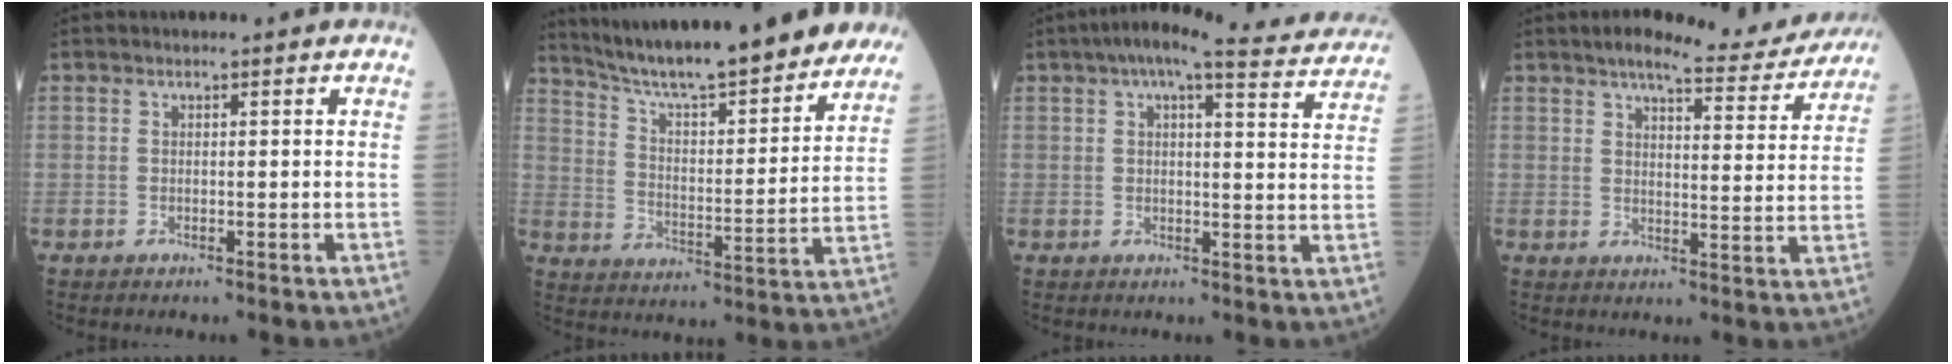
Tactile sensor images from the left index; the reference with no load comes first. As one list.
[{"total": 23.6, "force": [20.7, 2.8, 10.9], "torque": [-0.172, -0.011, 0.296]}, {"total": 14.2, "force": [12.7, 1.6, 6.2], "torque": [-0.085, 0.018, 0.145]}, {"total": 11.7, "force": [10.8, 1.8, 4.2], "torque": [-0.050, -0.009, 0.128]}]